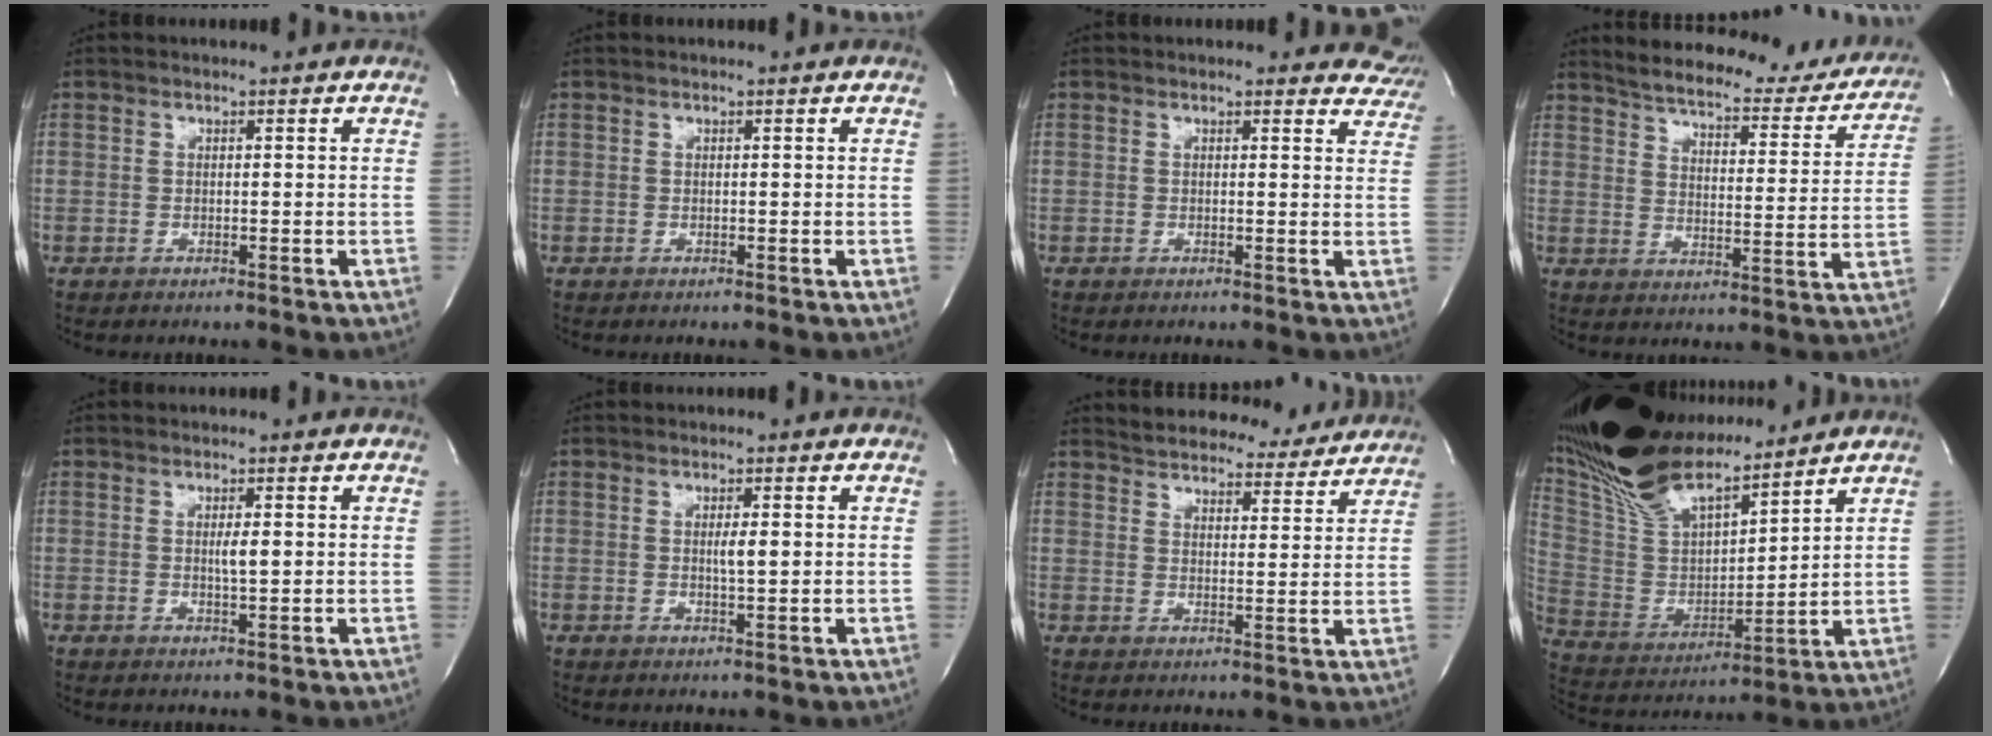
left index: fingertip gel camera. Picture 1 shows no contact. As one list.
[{"total": 0.0}, {"total": 6.0, "force": [5.5, 2.4, -0.2], "torque": [0.045, -0.023, 0.016]}, {"total": 23.2, "force": [21.3, 5.5, 7.3], "torque": [-0.103, -0.052, 0.258]}, {"total": 2.5, "force": [0.0, 0.5, 2.5], "torque": [-0.044, -0.006, 0.001]}, {"total": 2.2, "force": [0.0, 0.3, 2.2], "torque": [-0.040, -0.005, 0.000]}, {"total": 15.4, "force": [14.6, 3.8, 2.9], "torque": [-0.030, -0.006, 0.180]}, {"total": 21.2, "force": [18.1, 5.4, 9.5], "torque": [-0.197, 0.001, 0.342]}]